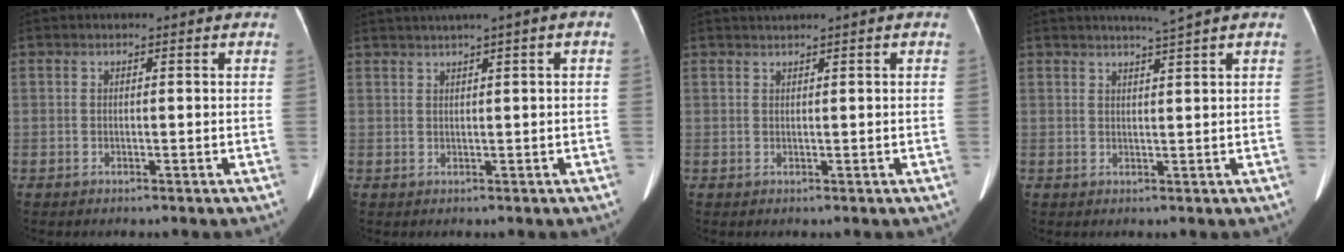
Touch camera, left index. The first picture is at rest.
{"total": 4.4, "force": [2.7, -0.6, 3.4], "torque": [-0.059, 0.022, 0.046]}
{"total": 1.0, "force": [0.8, -0.3, 0.6], "torque": [-0.011, 0.009, 0.021]}
{"total": 3.0, "force": [2.4, -1.3, 1.2], "torque": [-0.018, -0.010, 0.045]}